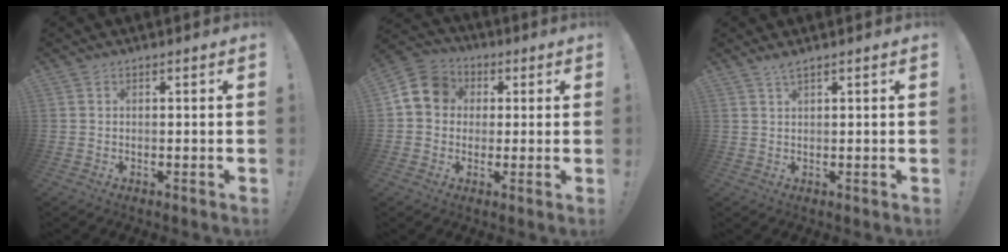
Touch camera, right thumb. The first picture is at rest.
{"total": 10.2, "force": [1.7, 9.0, 4.6], "torque": [-0.071, 0.008, 0.039]}
{"total": 1.9, "force": [1.5, -0.1, 1.1], "torque": [-0.026, -0.004, 0.028]}